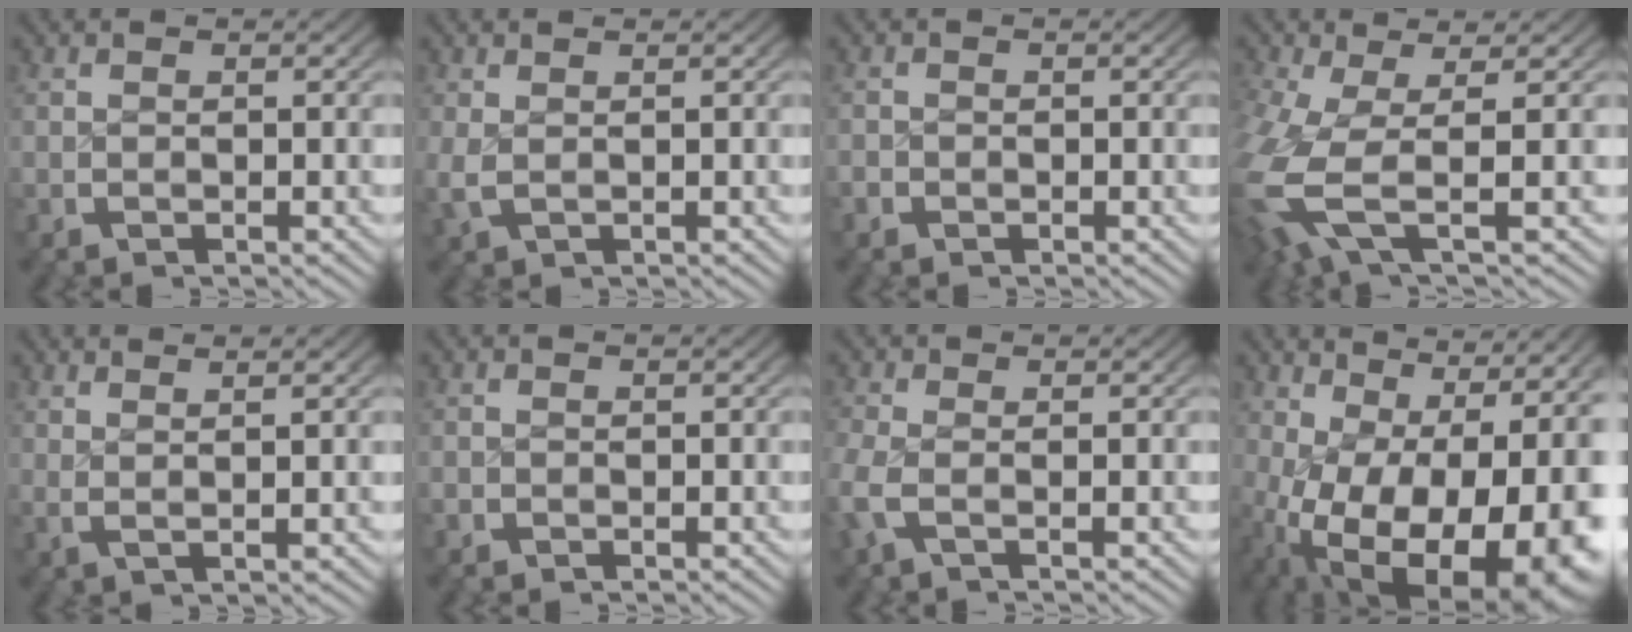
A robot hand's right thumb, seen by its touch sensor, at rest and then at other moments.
{"total": 1.5, "force": [0.3, 0.9, 1.1], "torque": [-0.033, -0.005, 0.012]}
{"total": 0.9, "force": [-0.6, 0.7, 0.0], "torque": [-0.002, -0.004, -0.014]}
{"total": 8.4, "force": [-0.8, 4.3, 7.1], "torque": [-0.196, -0.038, 0.002]}
{"total": 2.4, "force": [1.6, 0.1, 1.8], "torque": [-0.031, 0.001, 0.031]}
{"total": 0.6, "force": [-0.3, 0.5, 0.0], "torque": [-0.002, -0.004, -0.007]}
{"total": 2.6, "force": [-0.7, 1.4, 2.0], "torque": [-0.072, -0.012, -0.010]}
{"total": 18.0, "force": [-2.1, 11.5, 13.7], "torque": [-0.240, -0.080, 0.016]}